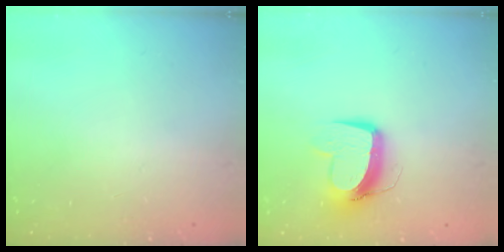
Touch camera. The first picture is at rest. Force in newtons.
{"total": 11.4, "press": 11.3, "slide": 1.5}